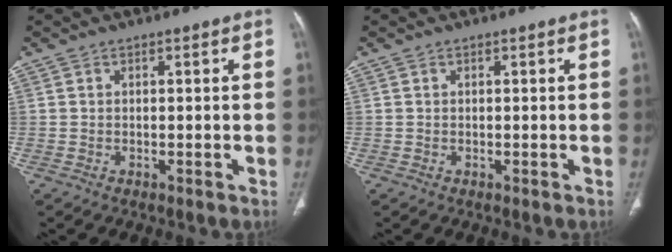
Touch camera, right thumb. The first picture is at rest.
{"total": 0.0}